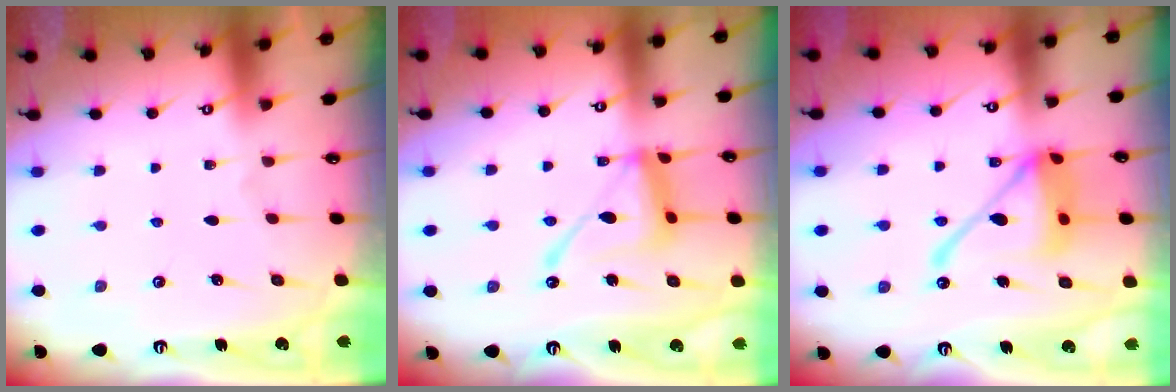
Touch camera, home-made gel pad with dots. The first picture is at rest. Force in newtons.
{"total": 14.5, "press": 14.4, "slide": 1.3}
{"total": 16.6, "press": 16.5, "slide": 1.8}